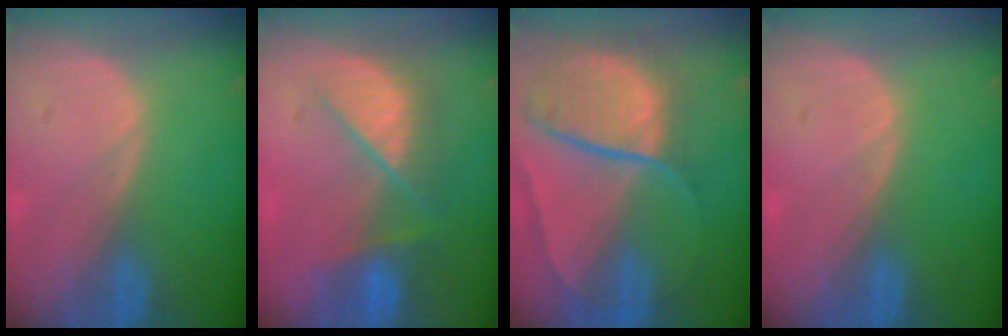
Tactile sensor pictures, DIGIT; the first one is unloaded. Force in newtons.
{"total": 7.3, "press": 7.3, "slide": 0.3}
{"total": 10.6, "press": 8.8, "slide": 6.0}
{"total": 0.0}